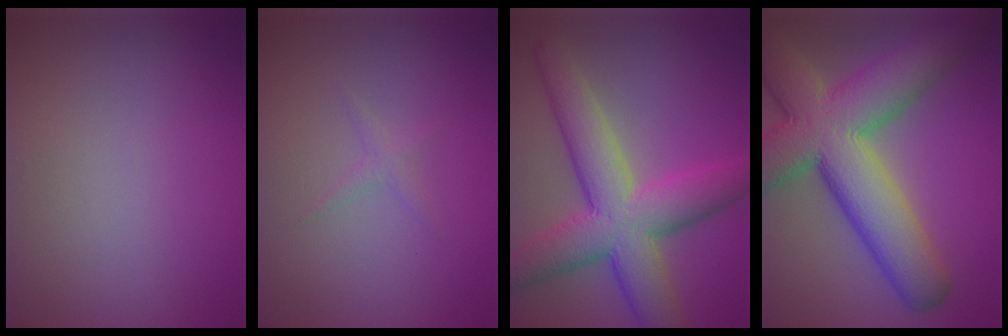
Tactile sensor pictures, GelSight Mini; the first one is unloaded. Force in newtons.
{"total": 0.9, "press": 0.9, "slide": 0.0}
{"total": 9.4, "press": 9.3, "slide": 0.5}
{"total": 13.0, "press": 13.0, "slide": 0.9}